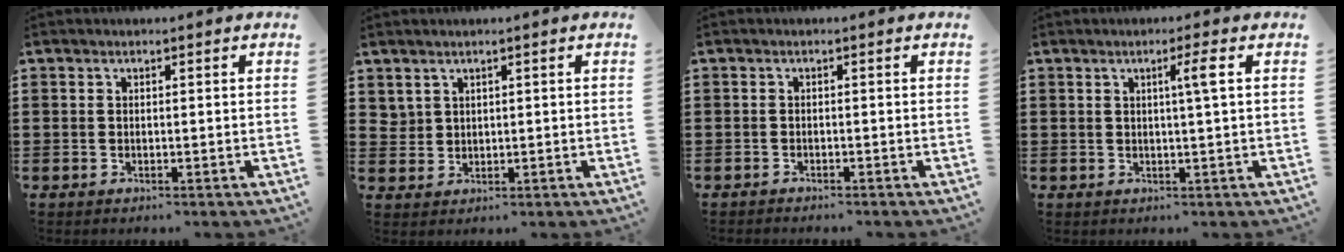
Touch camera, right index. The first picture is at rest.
{"total": 2.1, "force": [1.5, 1.4, 0.3], "torque": [-0.012, 0.006, 0.030]}
{"total": 0.8, "force": [-0.8, 0.0, 0.0], "torque": [-0.002, 0.000, -0.016]}
{"total": 3.0, "force": [0.8, -0.4, 2.9], "torque": [-0.046, -0.006, 0.006]}